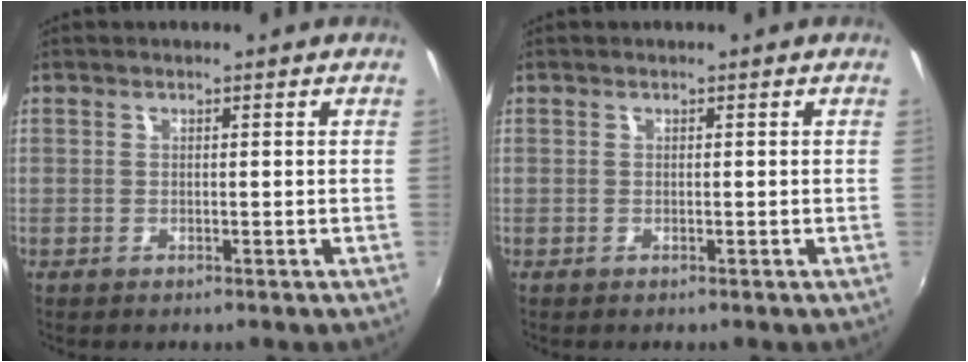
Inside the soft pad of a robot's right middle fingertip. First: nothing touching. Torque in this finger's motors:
{"motor_torque": [-0.10, 0.04, -0.02, 0.01]}